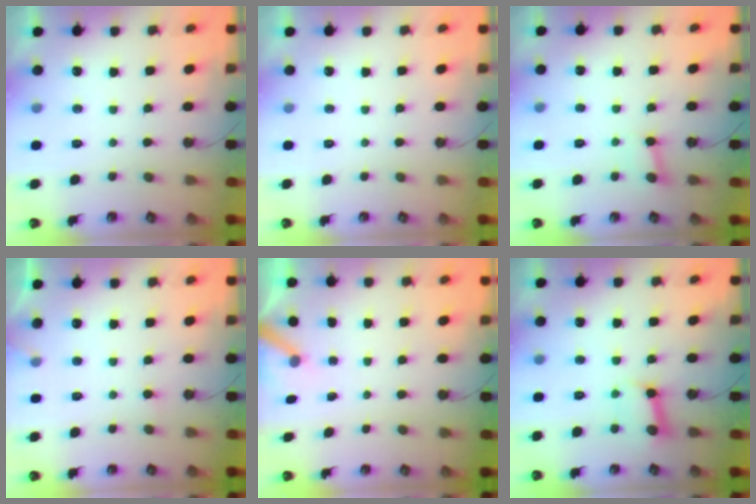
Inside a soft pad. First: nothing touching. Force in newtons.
{"total": 0.0}
{"total": 4.3, "press": 4.3, "slide": 0.3}
{"total": 5.7, "press": 5.7, "slide": 0.5}
{"total": 2.9, "press": 2.9, "slide": 0.3}
{"total": 9.3, "press": 9.2, "slide": 1.2}